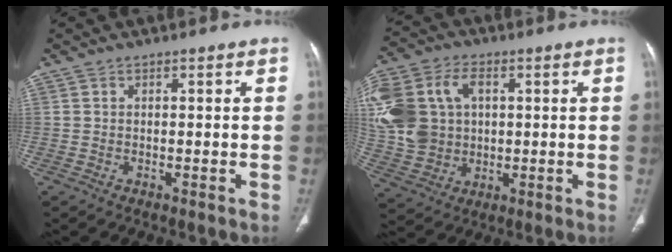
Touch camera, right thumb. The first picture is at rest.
{"total": 18.9, "force": [3.0, 14.5, 11.8], "torque": [-0.267, 0.020, 0.065]}